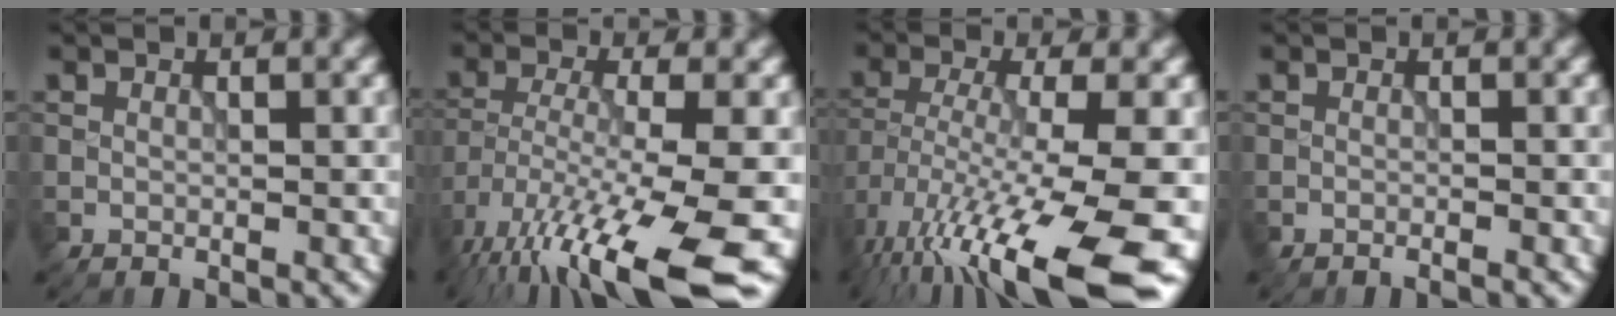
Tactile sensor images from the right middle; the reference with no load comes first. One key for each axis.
{"total": 14.4, "fx": -8.5, "fy": 3.1, "fz": 11.2, "tx": -0.221, "ty": -0.030, "tz": -0.136}
{"total": 15.5, "fx": -8.4, "fy": 3.6, "fz": 12.5, "tx": -0.243, "ty": -0.027, "tz": -0.128}
{"total": 0.8, "fx": -0.7, "fy": 0.0, "fz": 0.4, "tx": -0.001, "ty": -0.003, "tz": -0.018}